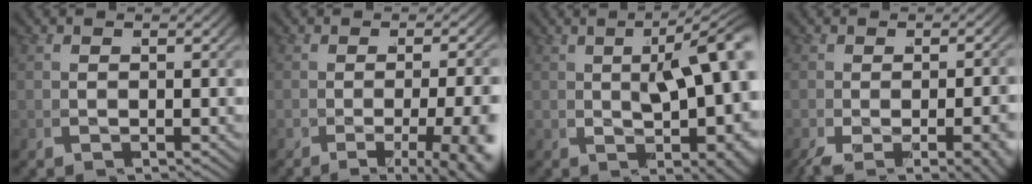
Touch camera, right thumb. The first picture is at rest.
{"total": 7.8, "force": [-3.4, 2.7, 6.5], "torque": [-0.071, -0.003, -0.050]}
{"total": 7.3, "force": [0.8, 2.5, 6.8], "torque": [-0.085, 0.008, 0.018]}
{"total": 4.3, "force": [-1.9, 0.8, 3.8], "torque": [-0.037, -0.003, -0.029]}